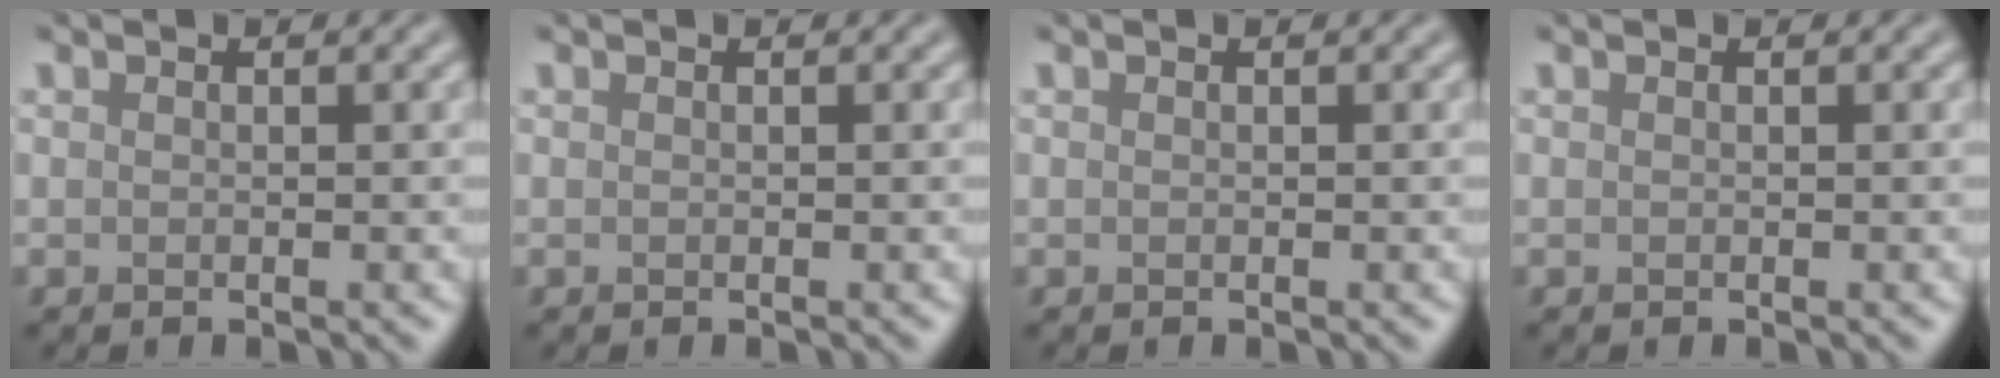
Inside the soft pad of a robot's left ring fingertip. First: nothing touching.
{"total": 0.0}
{"total": 0.0}
{"total": 0.0}